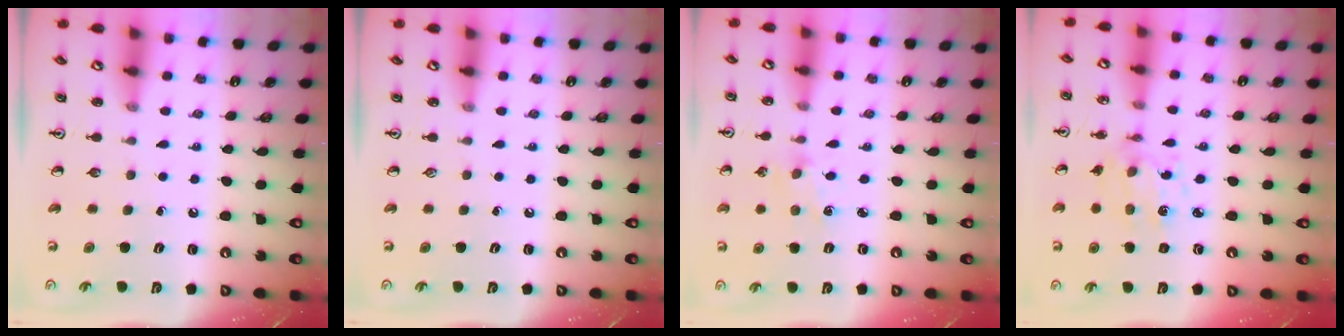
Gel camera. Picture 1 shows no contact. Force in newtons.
{"total": 0.0}
{"total": 1.7, "press": 1.7, "slide": 0.3}
{"total": 5.6, "press": 5.4, "slide": 1.5}